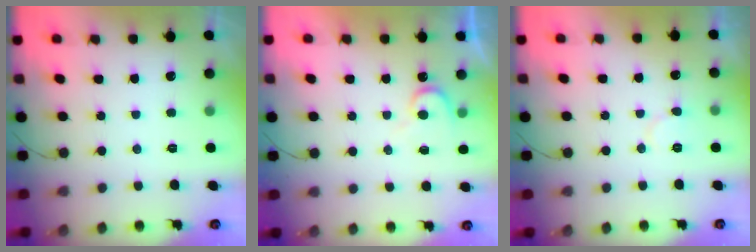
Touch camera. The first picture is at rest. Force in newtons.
{"total": 5.8, "press": 5.8, "slide": 0.6}
{"total": 6.7, "press": 6.7, "slide": 0.7}